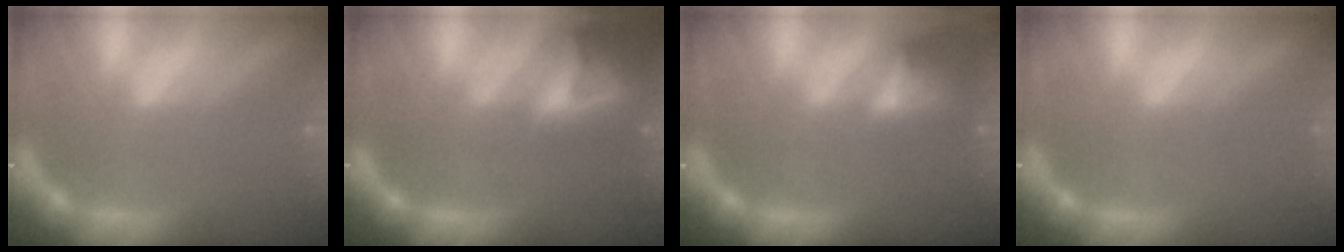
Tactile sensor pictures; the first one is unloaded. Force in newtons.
{"total": 8.4}
{"total": 4.5}
{"total": 0.0}